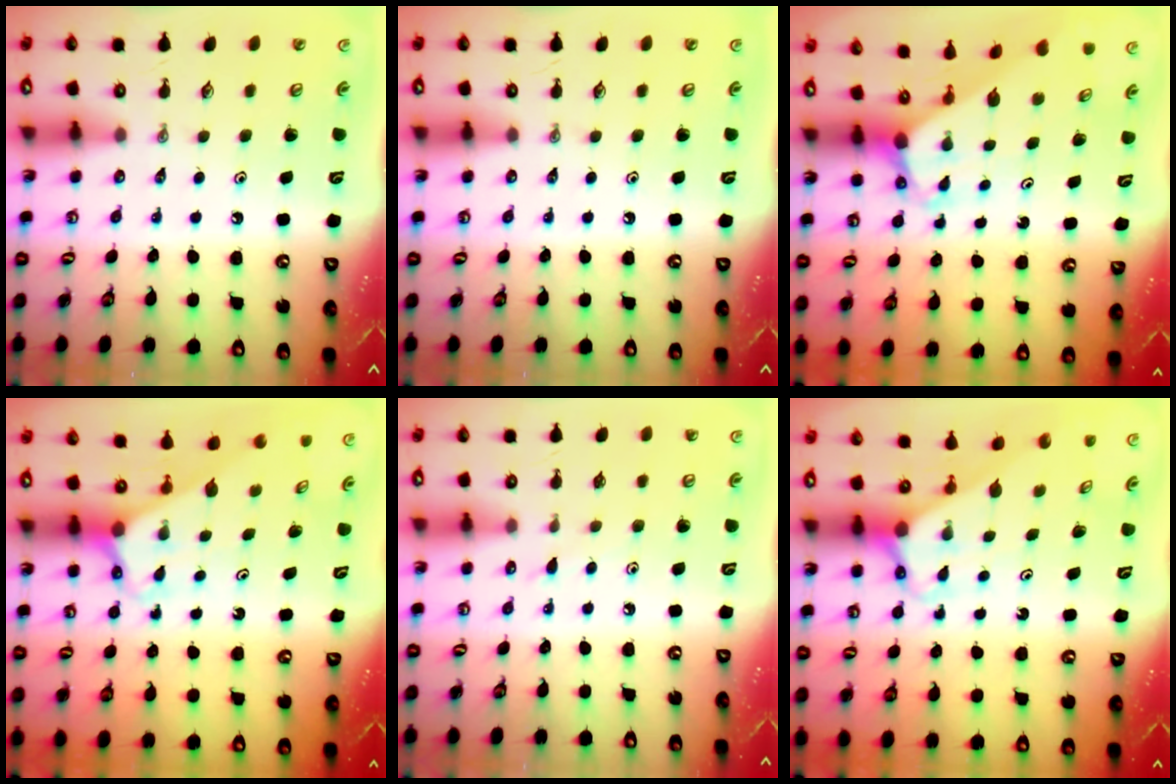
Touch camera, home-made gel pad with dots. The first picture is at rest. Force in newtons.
{"total": 0.0}
{"total": 3.2, "press": 3.2, "slide": 0.2}
{"total": 2.7, "press": 2.7, "slide": 0.1}
{"total": 4.9, "press": 4.8, "slide": 0.7}
{"total": 2.9, "press": 2.9, "slide": 0.2}